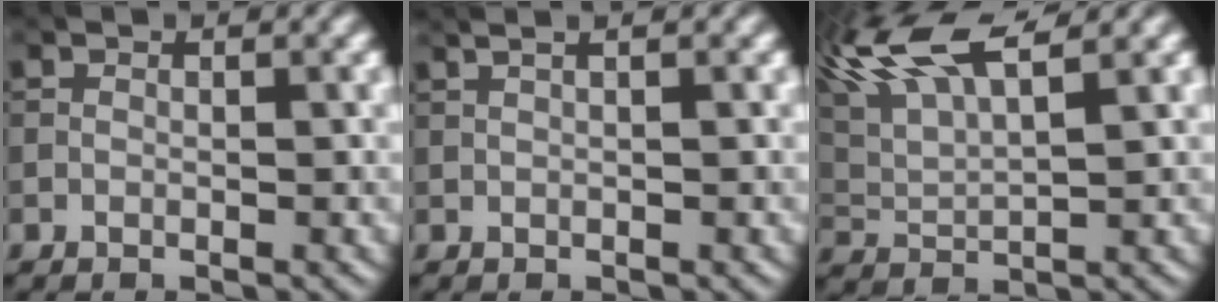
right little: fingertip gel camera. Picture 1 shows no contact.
{"total": 4.2, "force": [2.3, 2.0, 2.8], "torque": [-0.028, 0.032, 0.008]}
{"total": 8.4, "force": [5.3, 2.4, 6.0], "torque": [-0.132, 0.030, 0.094]}